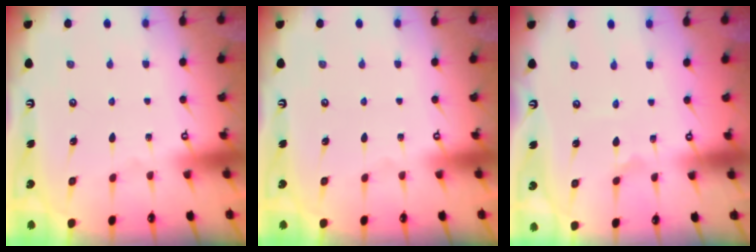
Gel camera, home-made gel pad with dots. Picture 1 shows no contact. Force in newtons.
{"total": 0.0}
{"total": 0.8, "press": 0.8, "slide": 0.2}